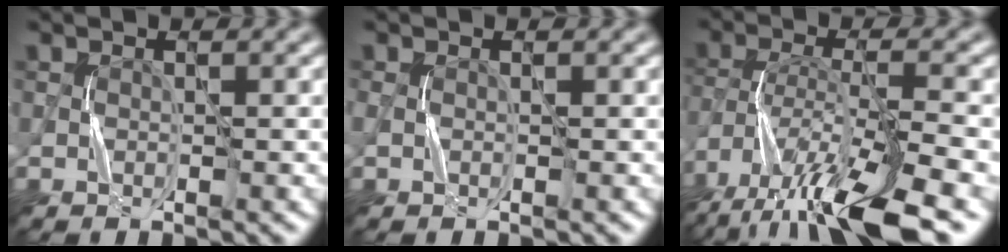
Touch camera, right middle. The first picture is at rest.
{"total": 0.7, "force": [0.0, 0.4, 0.5], "torque": [-0.015, 0.000, -0.001]}
{"total": 12.8, "force": [-9.4, 2.9, 8.2], "torque": [-0.162, -0.019, -0.156]}